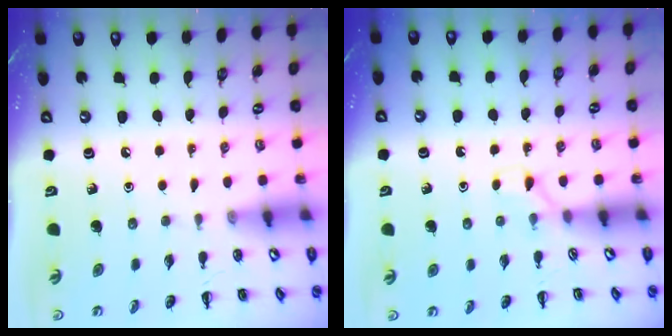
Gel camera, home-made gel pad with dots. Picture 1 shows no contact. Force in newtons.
{"total": 2.5, "press": 2.3, "slide": 1.0}